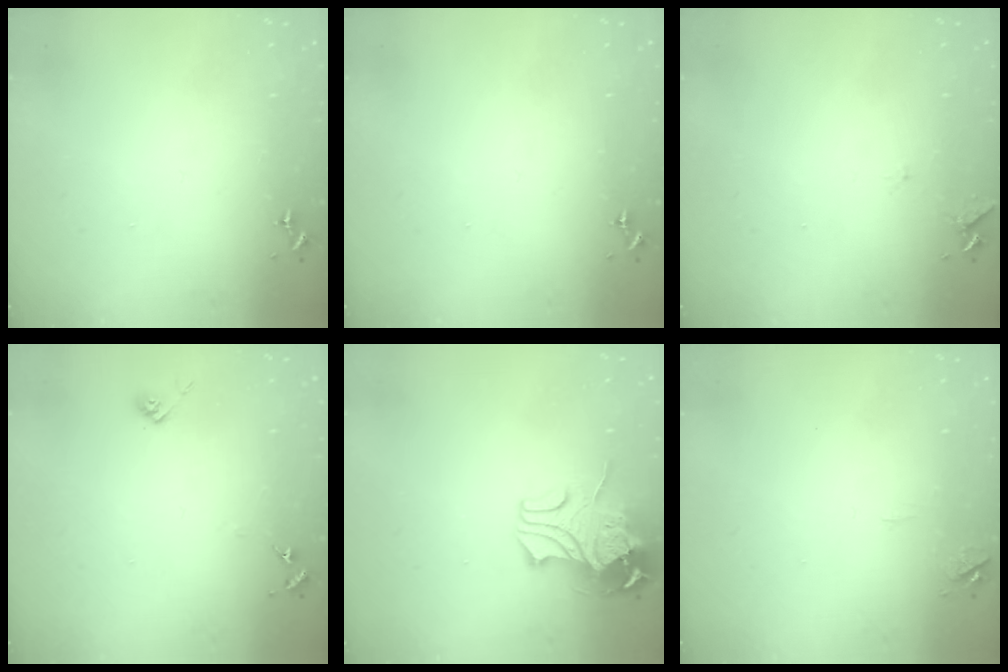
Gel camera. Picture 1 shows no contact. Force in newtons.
{"total": 0.0}
{"total": 6.2, "press": 6.2, "slide": 0.6}
{"total": 6.2, "press": 6.2, "slide": 0.5}
{"total": 11.6, "press": 11.5, "slide": 1.6}
{"total": 6.3, "press": 6.3, "slide": 0.7}